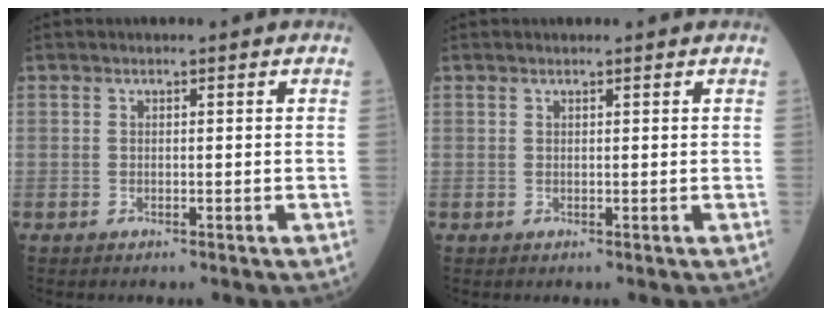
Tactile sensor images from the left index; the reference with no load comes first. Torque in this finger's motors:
{"motor_torque": [0.30, 0.00, -0.35, -0.21]}